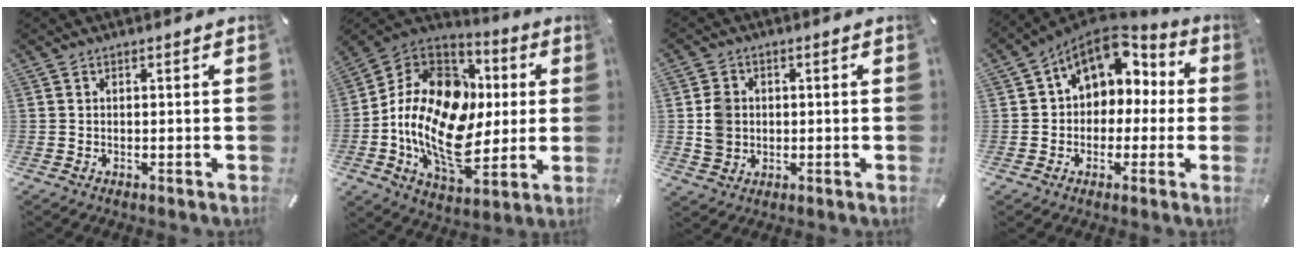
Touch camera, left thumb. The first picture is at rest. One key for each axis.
{"total": 22.4, "fx": -0.9, "fy": 16.0, "fz": 15.6, "tx": -0.303, "ty": -0.001, "tz": -0.015}
{"total": 5.7, "fx": 0.1, "fy": 5.3, "fz": 2.1, "tx": -0.044, "ty": 0.010, "tz": 0.004}
{"total": 11.9, "fx": 4.1, "fy": 9.6, "fz": 5.6, "tx": -0.086, "ty": -0.019, "tz": 0.080}